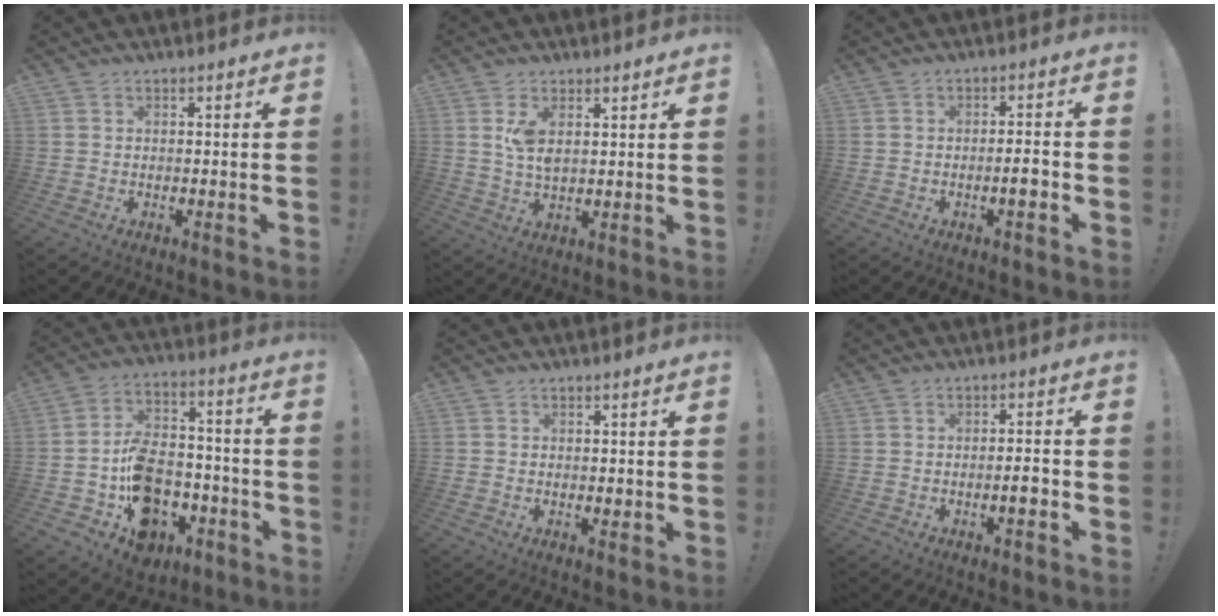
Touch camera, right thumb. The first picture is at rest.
{"total": 5.6, "force": [2.5, 2.7, 4.2], "torque": [-0.068, -0.014, 0.044]}
{"total": 4.7, "force": [-1.9, 0.3, 4.3], "torque": [-0.058, -0.003, -0.035]}
{"total": 15.2, "force": [-6.1, 11.3, 8.1], "torque": [-0.124, 0.047, -0.095]}
{"total": 0.7, "force": [0.2, 0.3, 0.6], "torque": [-0.005, -0.003, 0.002]}
{"total": 4.2, "force": [-1.8, 0.2, 3.8], "torque": [-0.059, -0.001, -0.033]}